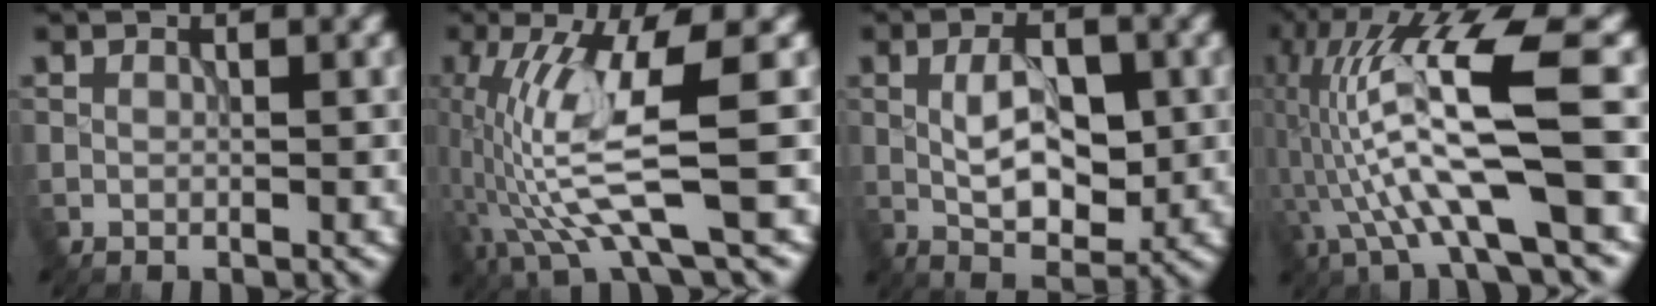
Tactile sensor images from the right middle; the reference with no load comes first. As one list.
[{"total": 8.2, "force": [-1.8, 1.2, 7.9], "torque": [-0.168, -0.001, -0.032]}, {"total": 5.4, "force": [-0.1, 2.7, 4.7], "torque": [-0.079, 0.000, -0.002]}, {"total": 11.4, "force": [-1.9, 1.8, 11.1], "torque": [-0.222, 0.022, -0.030]}]